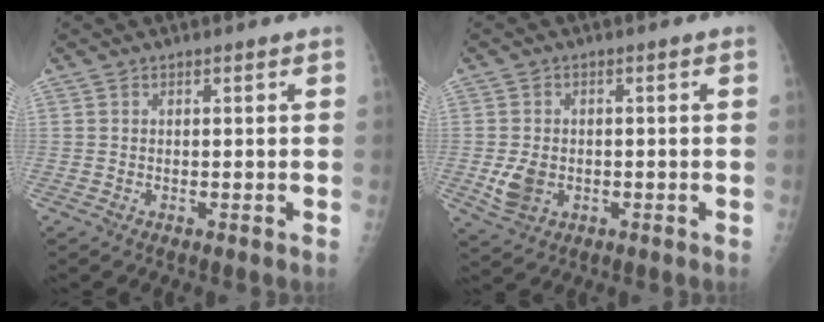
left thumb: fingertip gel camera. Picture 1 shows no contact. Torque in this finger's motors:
{"motor_torque": [-0.03, 0.06, 0.39, 0.14, 0.04]}